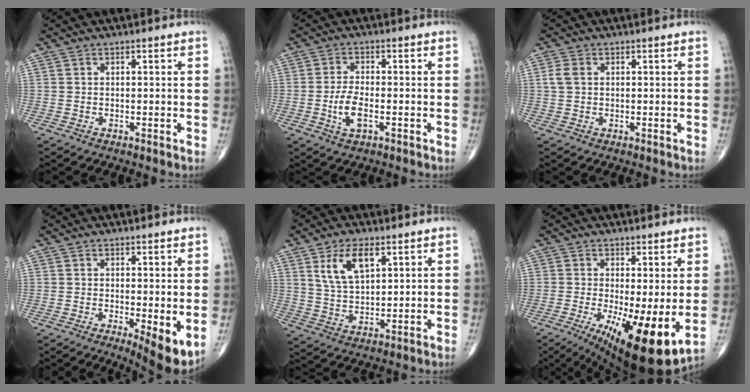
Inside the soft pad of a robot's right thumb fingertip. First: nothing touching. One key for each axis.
{"total": 5.3, "fx": -1.5, "fy": 2.2, "fz": 4.6, "tx": -0.092, "ty": 0.005, "tz": -0.028}
{"total": 2.4, "fx": 0.5, "fy": 1.8, "fz": 1.6, "tx": -0.040, "ty": 0.007, "tz": 0.009}
{"total": 7.8, "fx": -1.0, "fy": 2.0, "fz": 7.5, "tx": -0.113, "ty": -0.024, "tz": -0.014}
{"total": 8.5, "fx": 3.9, "fy": 4.1, "fz": 6.4, "tx": -0.107, "ty": -0.016, "tz": 0.080}
{"total": 14.0, "fx": -2.7, "fy": 3.7, "fz": 13.2, "tx": -0.203, "ty": -0.027, "tz": -0.029}